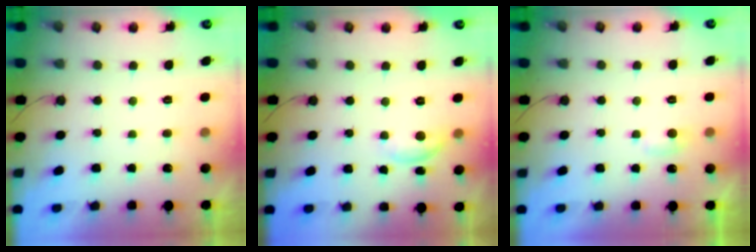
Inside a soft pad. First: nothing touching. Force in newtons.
{"total": 6.5, "press": 6.5, "slide": 0.3}
{"total": 3.6, "press": 3.6, "slide": 0.3}